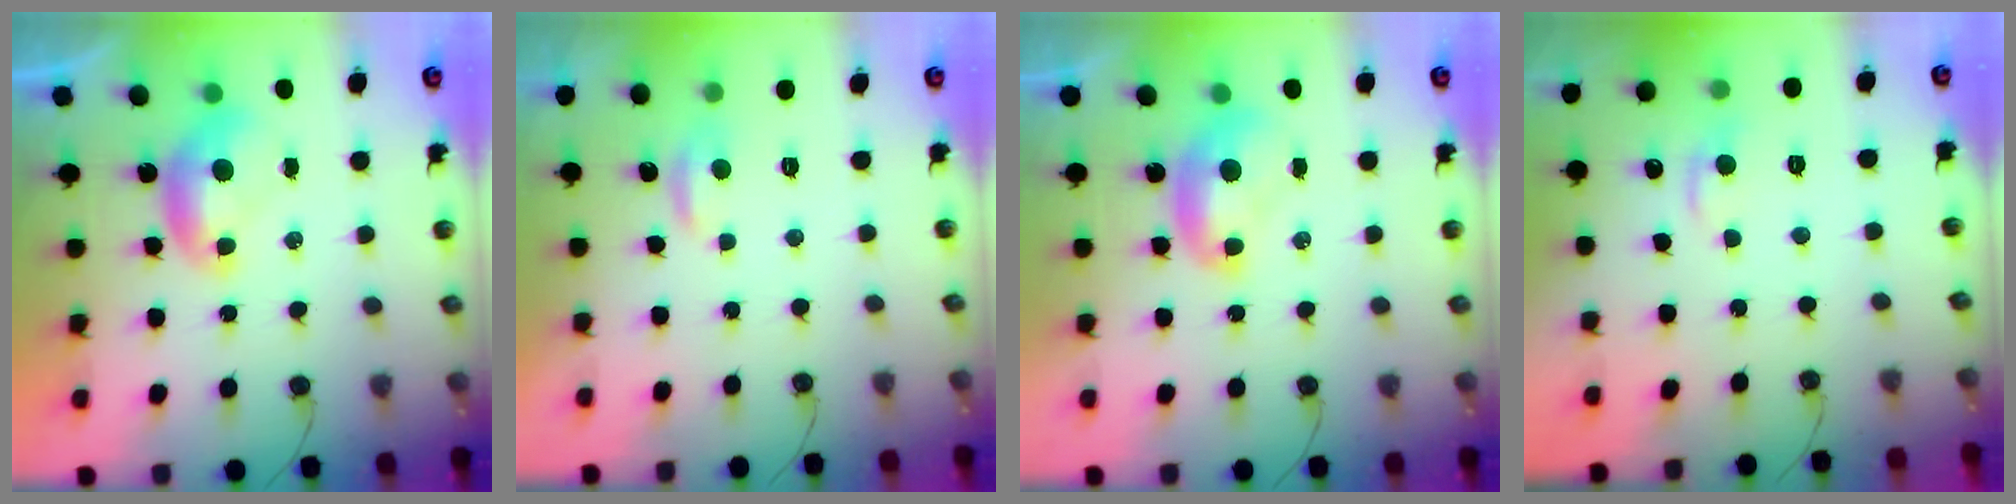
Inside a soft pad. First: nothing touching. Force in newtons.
{"total": 1.0, "press": 0.8, "slide": 0.5}
{"total": 1.4, "press": 1.4, "slide": 0.3}
{"total": 0.8, "press": 0.1, "slide": 0.8}